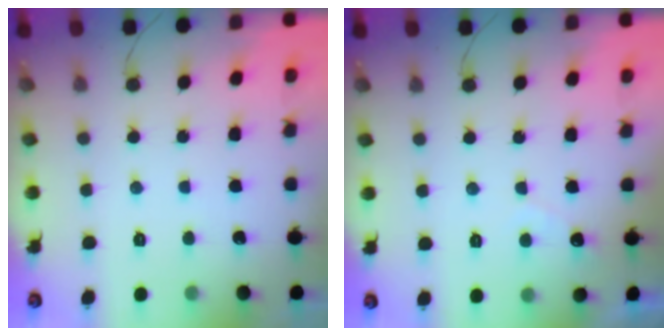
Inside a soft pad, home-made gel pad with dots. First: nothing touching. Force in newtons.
{"total": 3.0, "press": 3.0, "slide": 0.1}